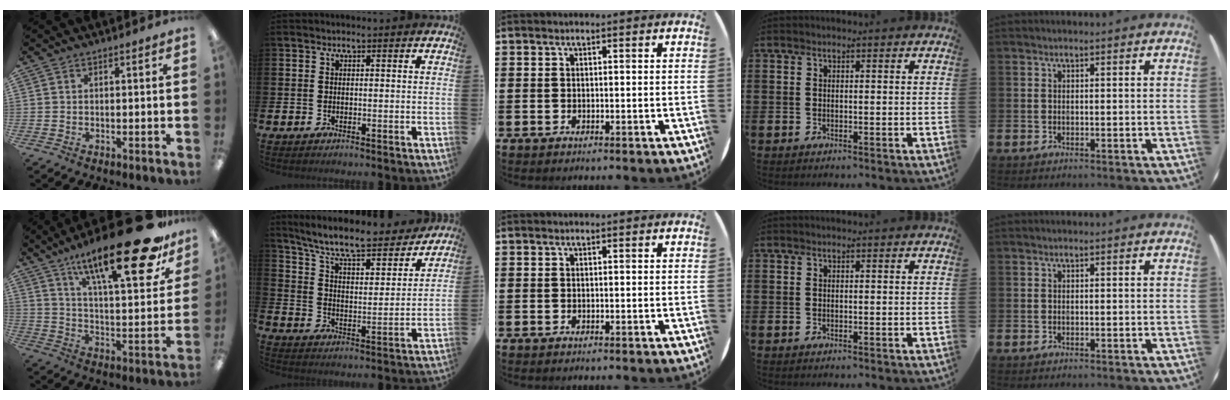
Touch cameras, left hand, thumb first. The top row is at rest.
{"thumb": {"total": 27.2, "force": [17.8, 7.9, 19.1], "torque": [-0.286, -0.110, 0.281]}, "index": {"total": 9.0, "force": [8.0, 1.5, 3.7], "torque": [-0.102, -0.054, 0.134]}}